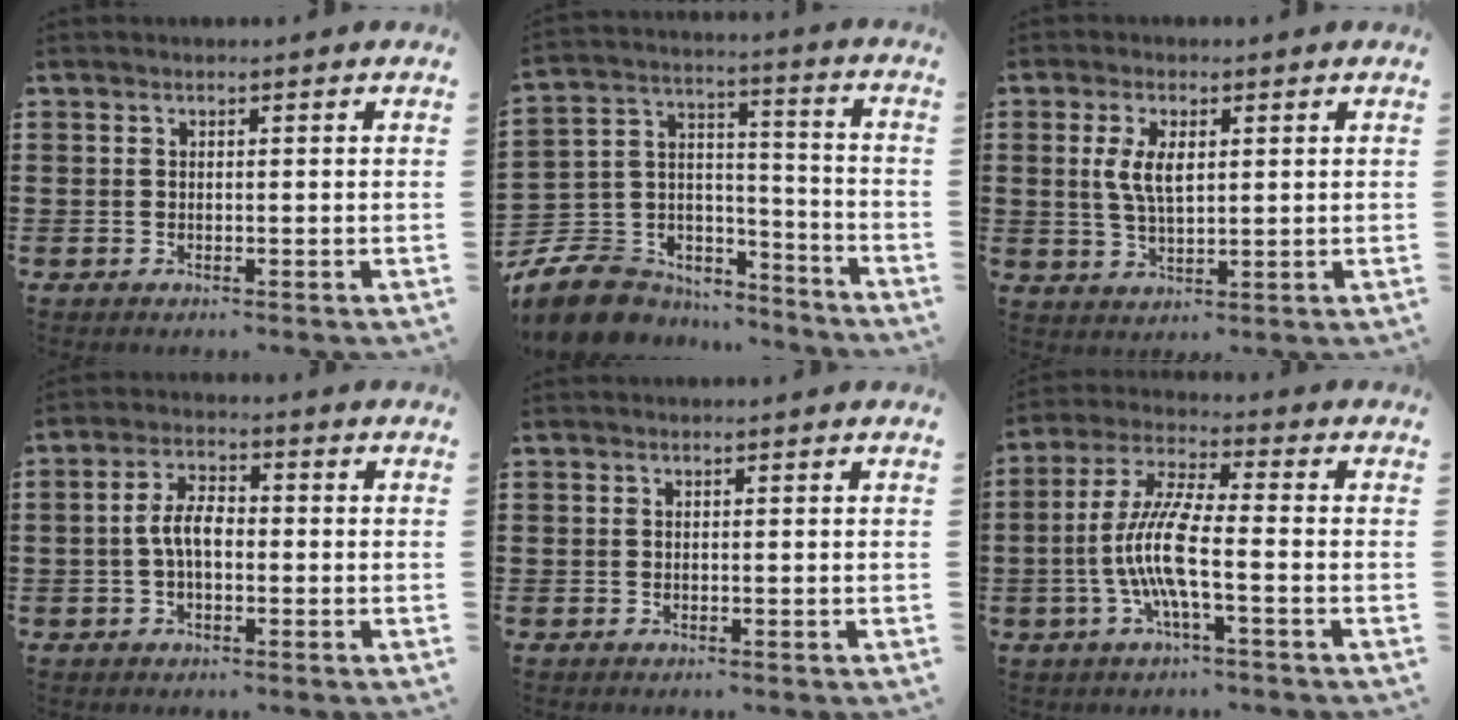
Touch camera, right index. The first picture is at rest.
{"total": 8.9, "force": [-6.6, 5.8, 1.8], "torque": [-0.069, 0.009, -0.124]}
{"total": 5.0, "force": [1.1, 2.2, 4.4], "torque": [-0.091, 0.009, 0.017]}
{"total": 5.1, "force": [-0.7, 2.5, 4.4], "torque": [-0.101, 0.001, -0.019]}
{"total": 0.0}
{"total": 9.4, "force": [-2.5, 1.9, 8.8], "torque": [-0.205, -0.015, -0.058]}